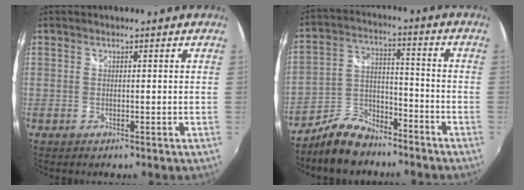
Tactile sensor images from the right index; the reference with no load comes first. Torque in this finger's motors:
{"motor_torque": [0.58, -0.76, 0.18, 0.00]}